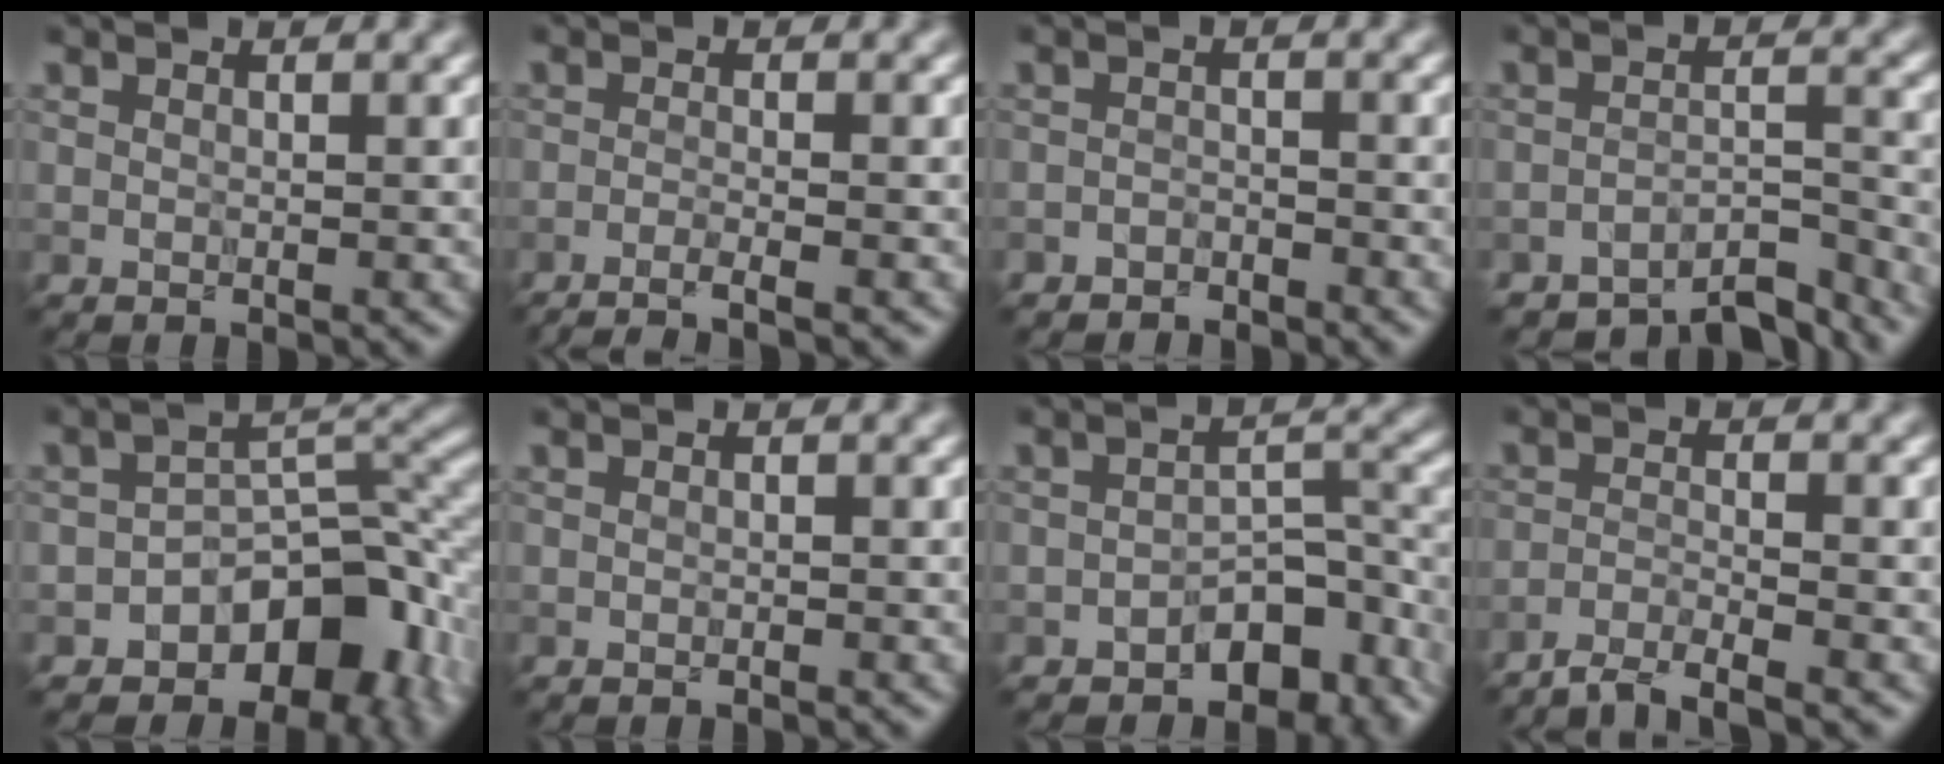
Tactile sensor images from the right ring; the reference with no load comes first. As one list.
[{"total": 3.4, "force": [-2.6, 0.5, 2.3], "torque": [-0.038, 0.006, -0.057]}, {"total": 1.5, "force": [-1.4, 0.5, -0.1], "torque": [0.005, 0.006, -0.030]}, {"total": 5.3, "force": [-5.0, 1.0, 1.4], "torque": [-0.018, -0.001, -0.072]}, {"total": 9.5, "force": [-5.2, 5.8, 5.5], "torque": [-0.049, 0.000, -0.084]}, {"total": 0.0}, {"total": 6.7, "force": [-4.1, 3.5, 4.0], "torque": [-0.034, 0.001, -0.067]}, {"total": 3.0, "force": [-2.6, 0.3, 1.3], "torque": [-0.019, 0.005, -0.060]}]